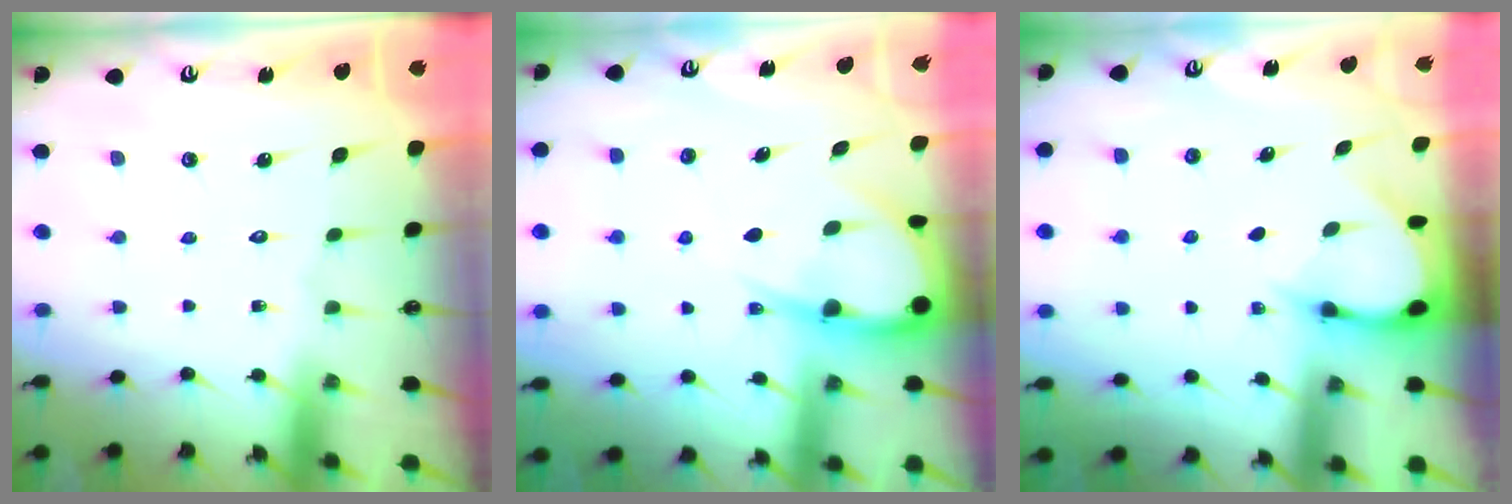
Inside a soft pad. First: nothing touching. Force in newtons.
{"total": 8.8, "press": 8.8, "slide": 0.8}
{"total": 3.7, "press": 3.7, "slide": 0.3}